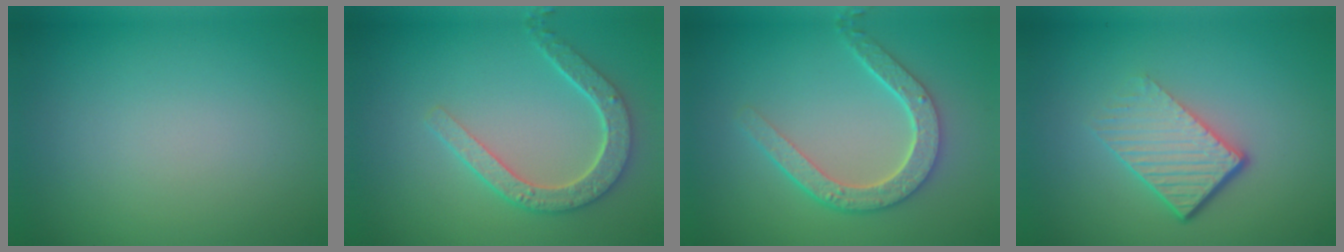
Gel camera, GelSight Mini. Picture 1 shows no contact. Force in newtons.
{"total": 4.0, "press": 3.5, "slide": 2.1}
{"total": 4.7, "press": 3.7, "slide": 2.9}
{"total": 4.7, "press": 2.8, "slide": 3.8}